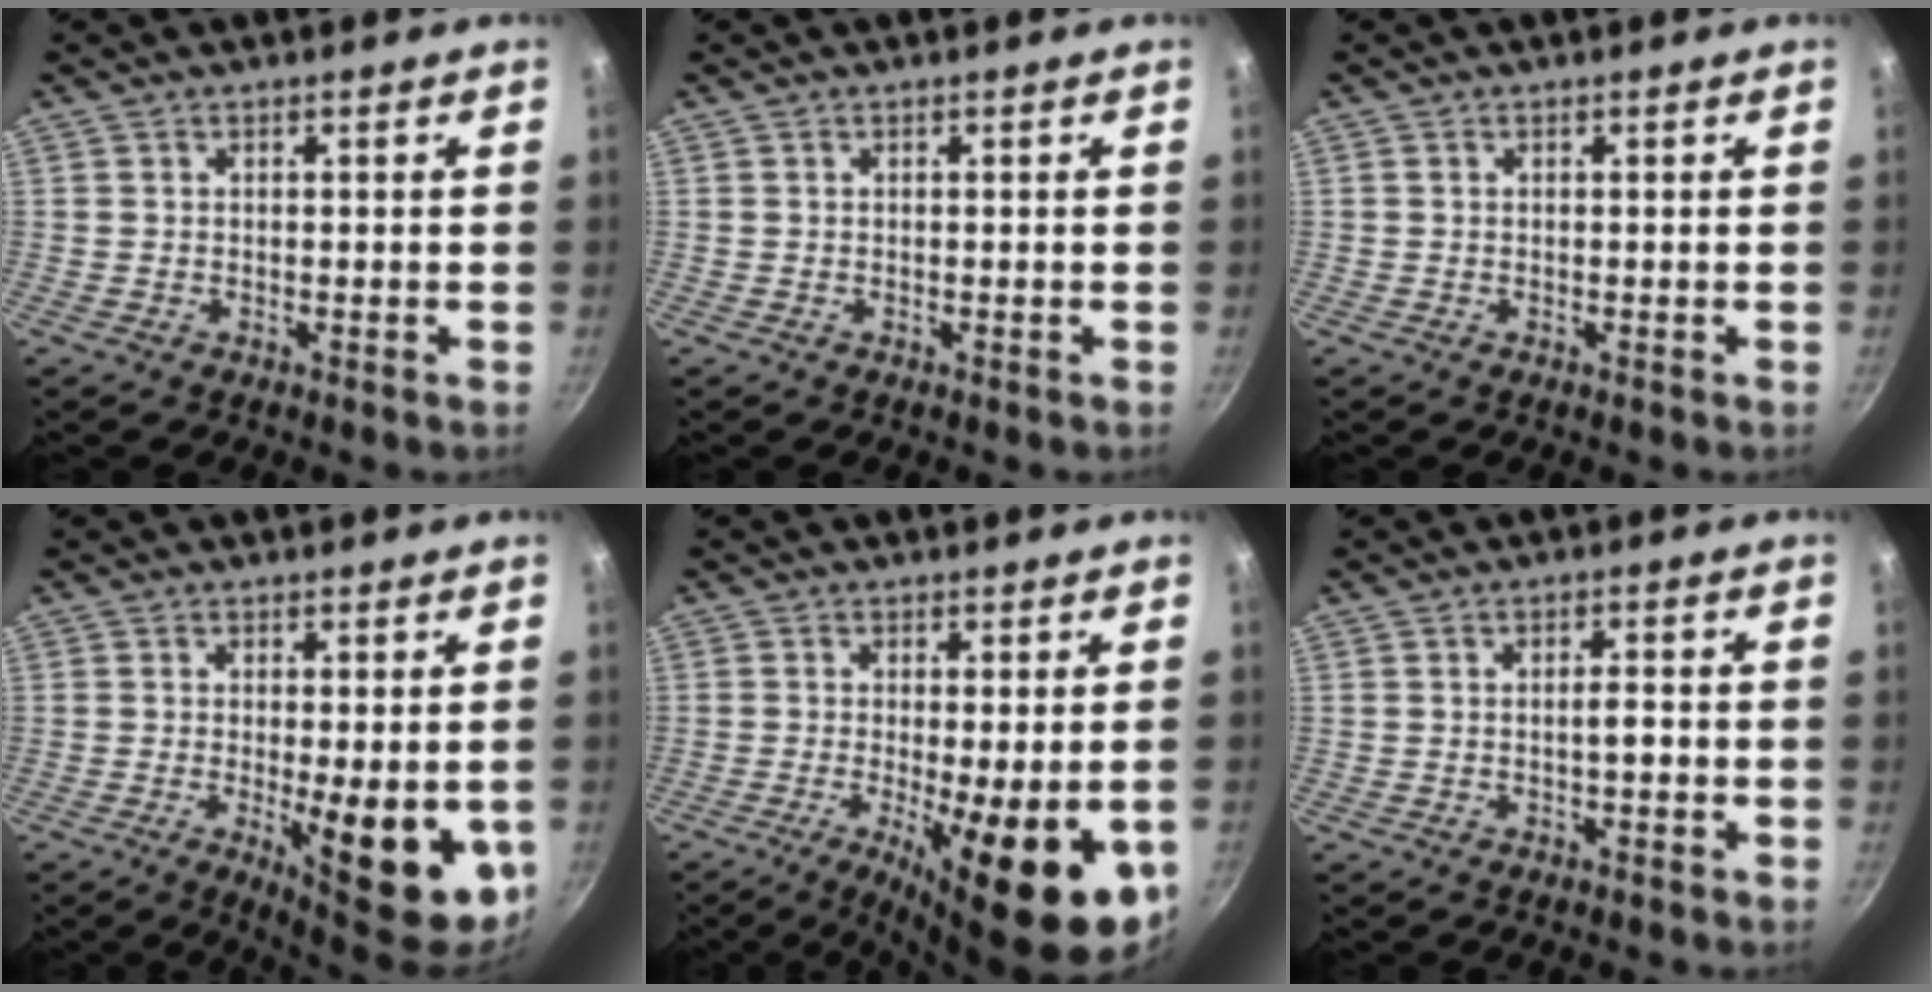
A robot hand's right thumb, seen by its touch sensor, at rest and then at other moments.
{"total": 0.0}
{"total": 0.0}
{"total": 13.0, "force": [-2.5, 4.1, 12.1], "torque": [-0.140, -0.009, -0.020]}
{"total": 15.7, "force": [-4.5, 4.4, 14.4], "torque": [-0.201, -0.017, -0.055]}
{"total": 2.1, "force": [-0.7, 0.5, 2.0], "torque": [-0.031, 0.008, -0.012]}